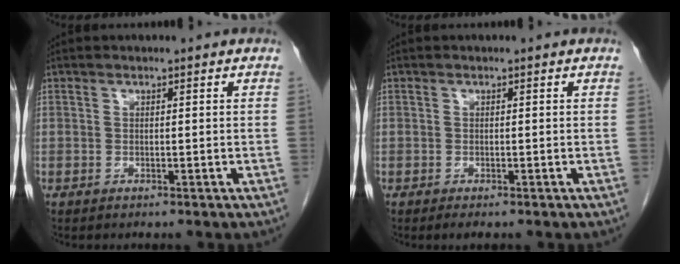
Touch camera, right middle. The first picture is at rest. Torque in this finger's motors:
{"motor_torque": [0.72, -0.40, 0.02, 0.03]}